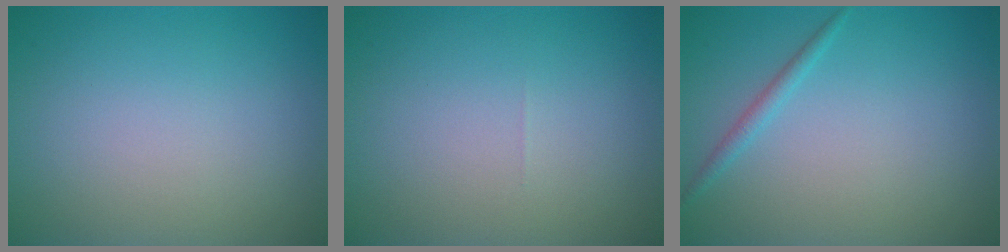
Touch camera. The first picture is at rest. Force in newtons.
{"total": 0.0}
{"total": 1.1, "press": 1.1, "slide": 0.0}